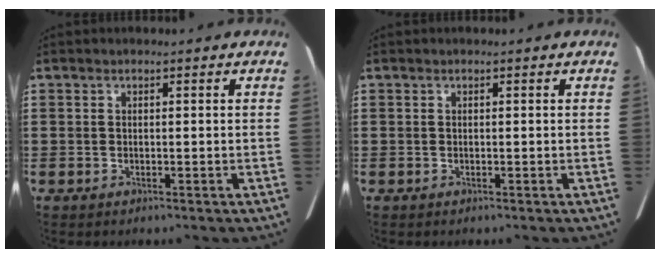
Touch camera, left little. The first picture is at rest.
{"total": 0.0}